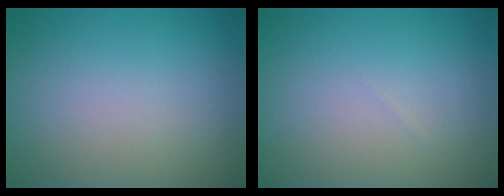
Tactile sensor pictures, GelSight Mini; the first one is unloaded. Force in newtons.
{"total": 0.0}